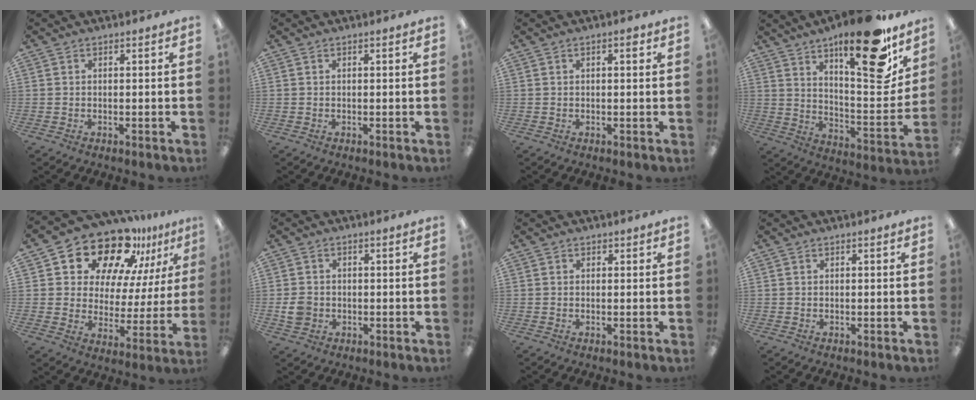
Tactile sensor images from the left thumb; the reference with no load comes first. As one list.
[{"total": 0.0}, {"total": 1.8, "force": [0.8, 0.5, 1.5], "torque": [-0.014, -0.003, 0.009]}, {"total": 22.2, "force": [15.7, 6.1, 14.4], "torque": [-0.190, -0.119, 0.247]}, {"total": 16.8, "force": [13.9, 7.4, 6.0], "torque": [-0.123, -0.103, 0.244]}, {"total": 4.0, "force": [-0.7, 3.5, 1.9], "torque": [-0.030, 0.001, -0.012]}, {"total": 0.6, "force": [0.4, 0.5, 0.0], "torque": [0.009, -0.001, 0.005]}, {"total": 0.0}]